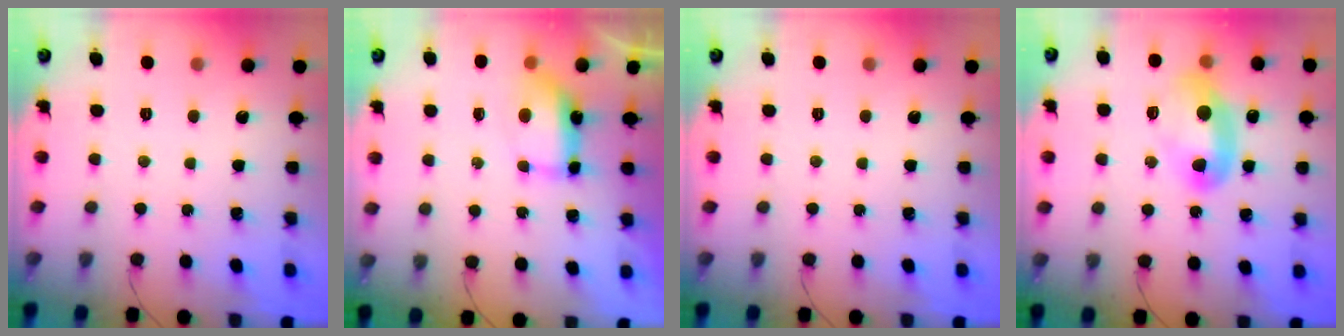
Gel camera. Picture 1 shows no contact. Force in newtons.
{"total": 7.4, "press": 7.3, "slide": 0.5}
{"total": 0.0}
{"total": 10.6, "press": 10.6, "slide": 1.1}